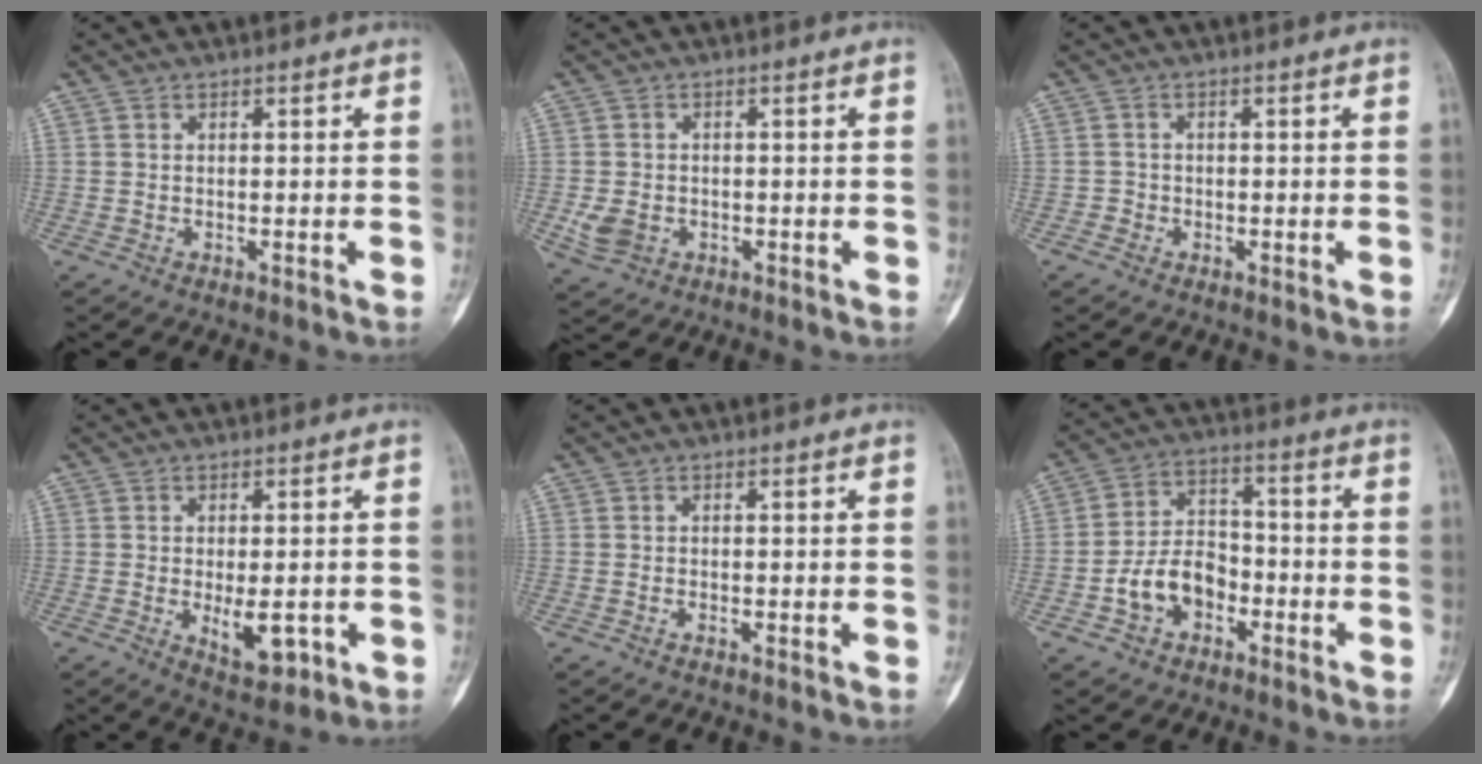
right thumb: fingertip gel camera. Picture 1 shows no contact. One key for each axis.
{"total": 4.2, "fx": -1.1, "fy": 3.4, "fz": 2.3, "tx": -0.040, "ty": 0.002, "tz": -0.014}
{"total": 1.2, "fx": -0.6, "fy": 1.0, "fz": -0.2, "tx": 0.017, "ty": 0.007, "tz": -0.020}
{"total": 7.0, "fx": -1.6, "fy": 3.2, "fz": 6.0, "tx": -0.075, "ty": -0.010, "tz": -0.014}
{"total": 0.0}
{"total": 9.8, "fx": -3.7, "fy": 7.0, "fz": 5.8, "tx": -0.083, "ty": 0.044, "tz": -0.070}